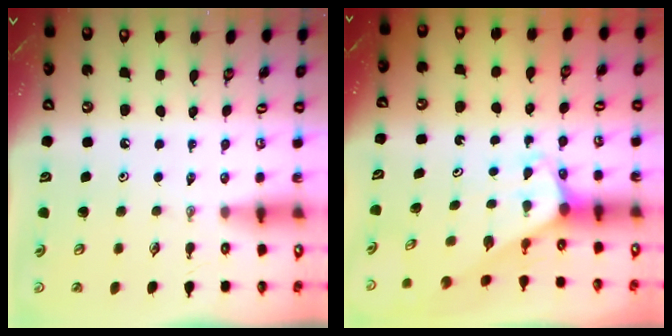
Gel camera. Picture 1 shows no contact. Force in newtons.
{"total": 2.2, "press": 2.2, "slide": 0.2}